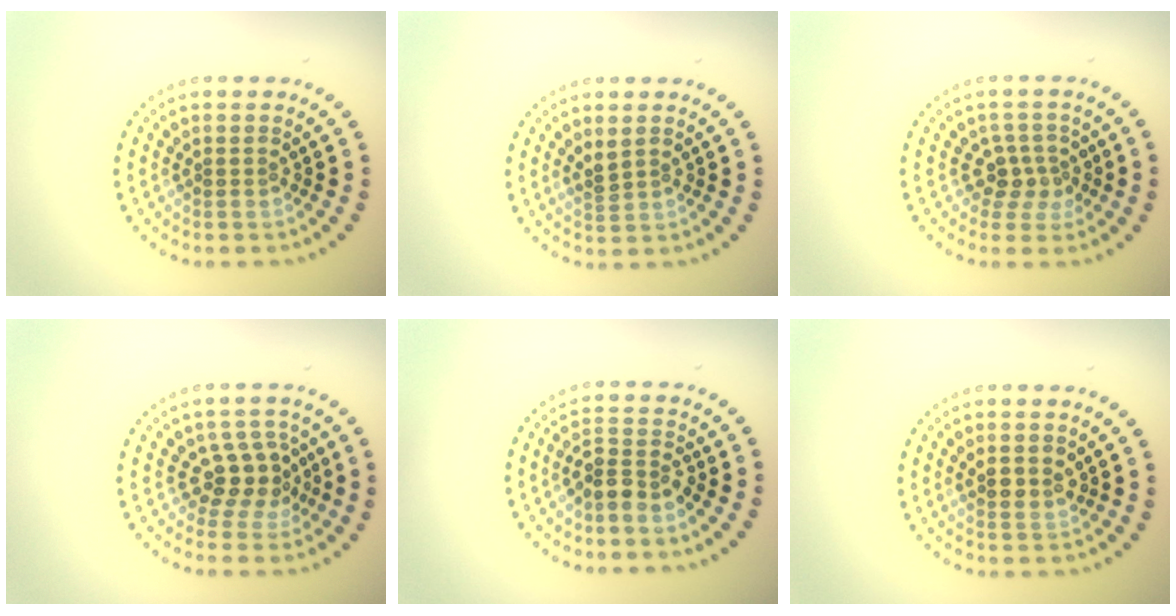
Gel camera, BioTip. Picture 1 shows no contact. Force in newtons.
{"total": 1.3, "press": 1.1, "slide": 0.7}
{"total": 2.5, "press": 2.0, "slide": 1.5}
{"total": 3.3, "press": 2.8, "slide": 1.6}
{"total": 2.8, "press": 2.5, "slide": 1.2}
{"total": 2.0, "press": 1.8, "slide": 0.8}